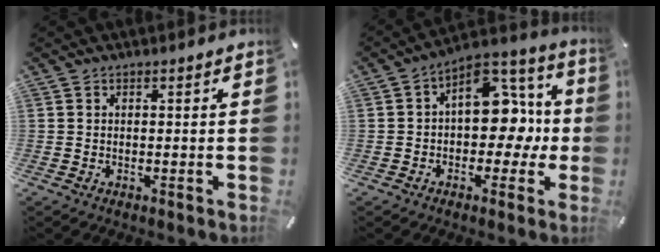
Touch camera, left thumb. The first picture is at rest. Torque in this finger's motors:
{"motor_torque": [1.78, 3.23, 1.15, -0.58, 0.34]}